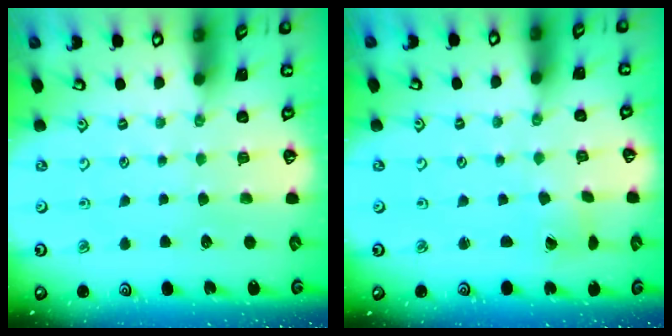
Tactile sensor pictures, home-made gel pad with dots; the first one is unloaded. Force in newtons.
{"total": 1.2, "press": 1.2, "slide": 0.1}